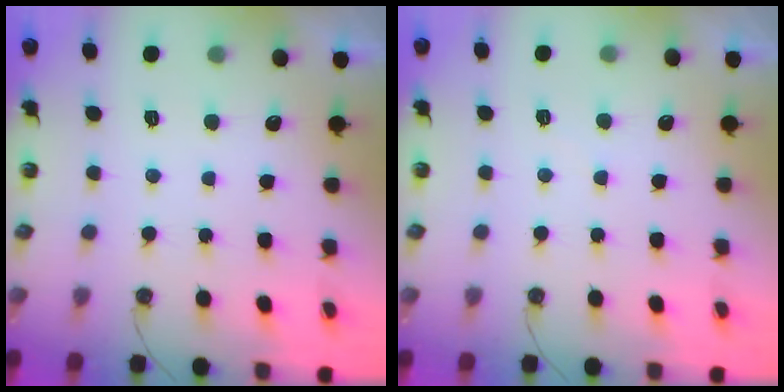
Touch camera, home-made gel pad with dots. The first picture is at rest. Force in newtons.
{"total": 4.9, "press": 4.8, "slide": 0.5}